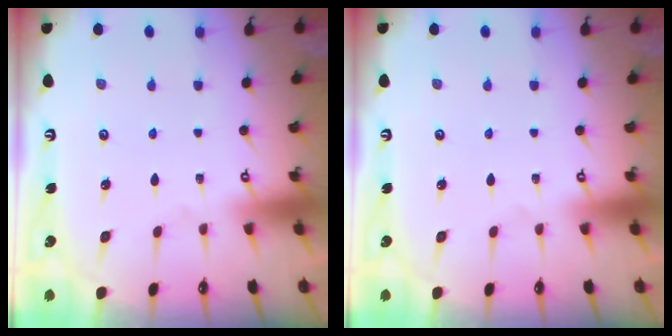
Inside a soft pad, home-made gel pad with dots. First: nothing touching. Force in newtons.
{"total": 0.0}